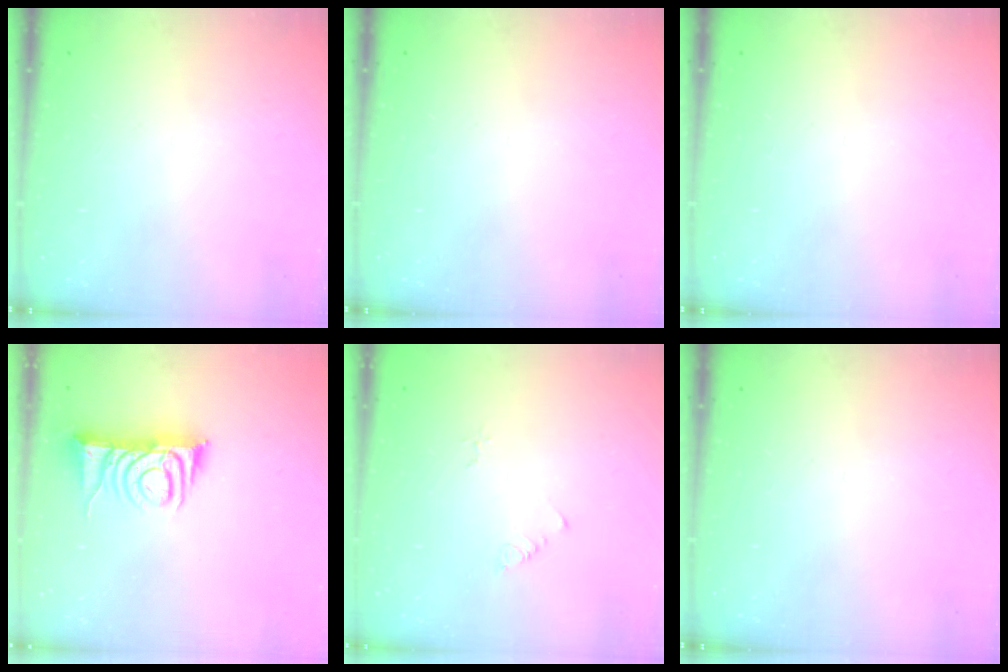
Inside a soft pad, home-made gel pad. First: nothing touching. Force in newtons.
{"total": 0.0}
{"total": 0.0}
{"total": 8.1, "press": 8.0, "slide": 1.2}
{"total": 1.4, "press": 1.3, "slide": 0.3}
{"total": 0.0}